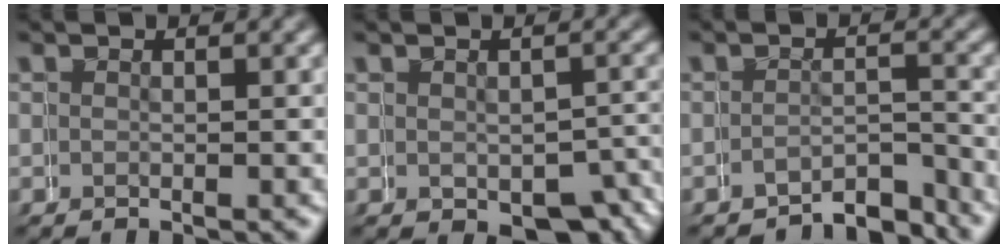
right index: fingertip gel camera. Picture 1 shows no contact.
{"total": 3.8, "force": [-1.5, 2.2, 2.6], "torque": [-0.026, 0.004, -0.028]}
{"total": 3.9, "force": [-3.8, 0.8, 0.2], "torque": [0.006, -0.012, -0.060]}